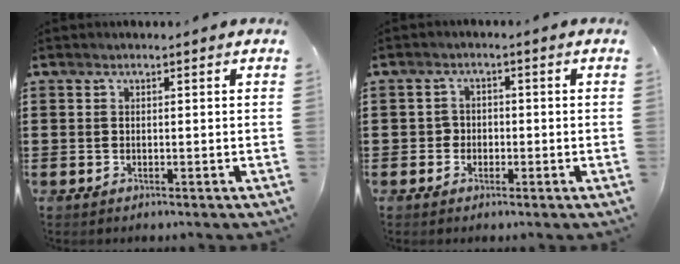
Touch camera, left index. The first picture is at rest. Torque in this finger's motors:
{"motor_torque": [-0.05, 0.00, -0.03, -0.01]}